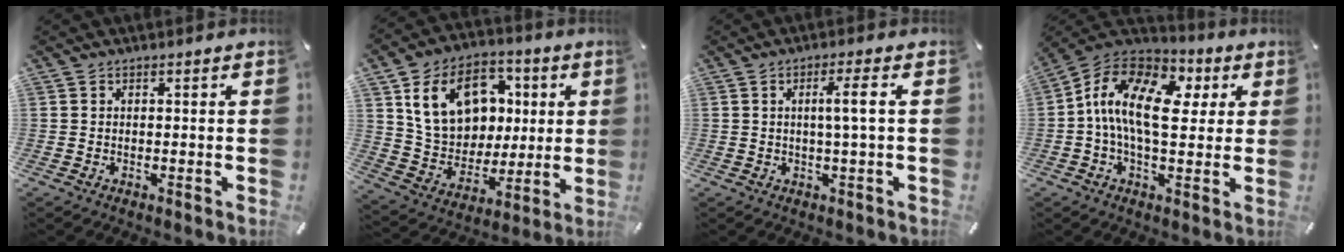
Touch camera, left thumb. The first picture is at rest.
{"total": 17.0, "force": [4.9, 13.7, 8.8], "torque": [-0.155, 0.004, 0.101]}
{"total": 5.7, "force": [0.8, 0.2, 5.7], "torque": [-0.107, -0.002, 0.007]}
{"total": 15.9, "force": [1.6, 8.9, 13.0], "torque": [-0.273, -0.004, 0.022]}